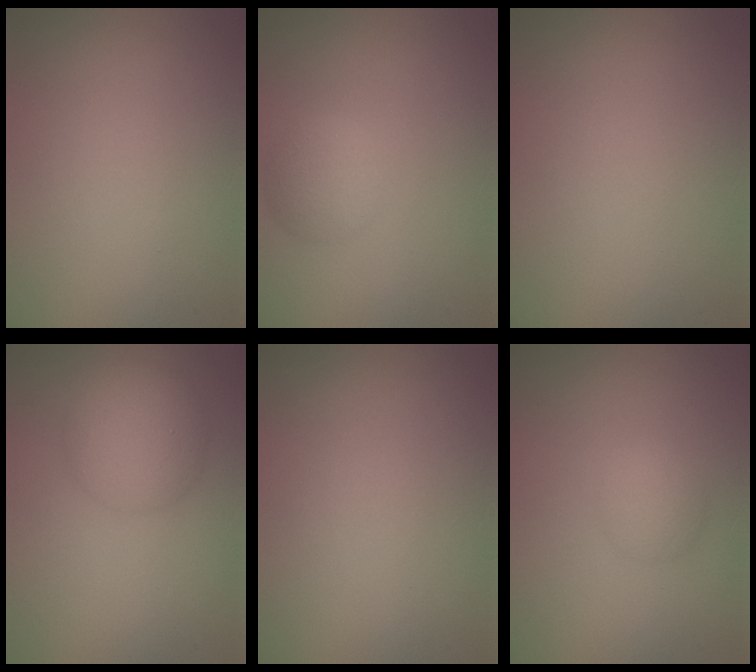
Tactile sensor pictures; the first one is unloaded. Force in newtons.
{"total": 2.7, "press": 2.6, "slide": 0.2}
{"total": 0.0}
{"total": 4.8, "press": 4.8, "slide": 0.1}
{"total": 0.0}
{"total": 1.9, "press": 1.9, "slide": 0.1}